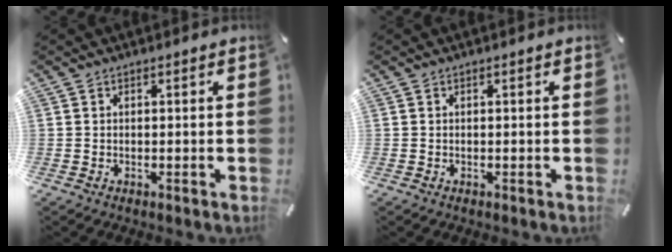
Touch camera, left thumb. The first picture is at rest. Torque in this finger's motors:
{"motor_torque": [0.29, 0.28, 0.00, 0.00, 0.00]}